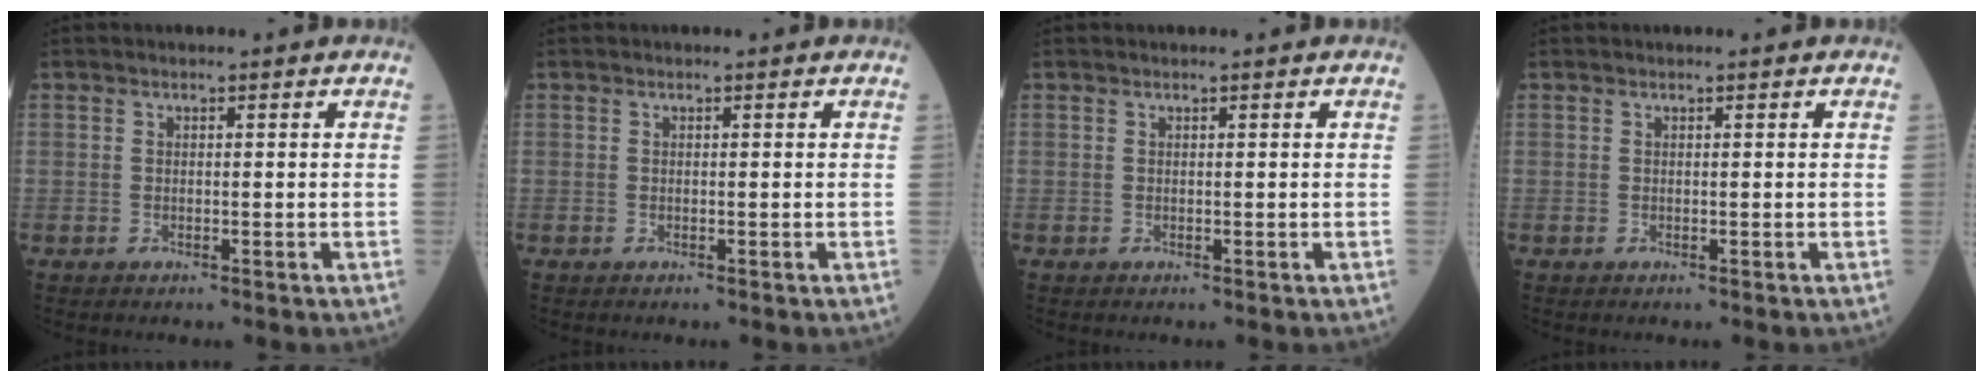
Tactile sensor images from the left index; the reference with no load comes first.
{"total": 0.0}
{"total": 0.0}
{"total": 0.0}